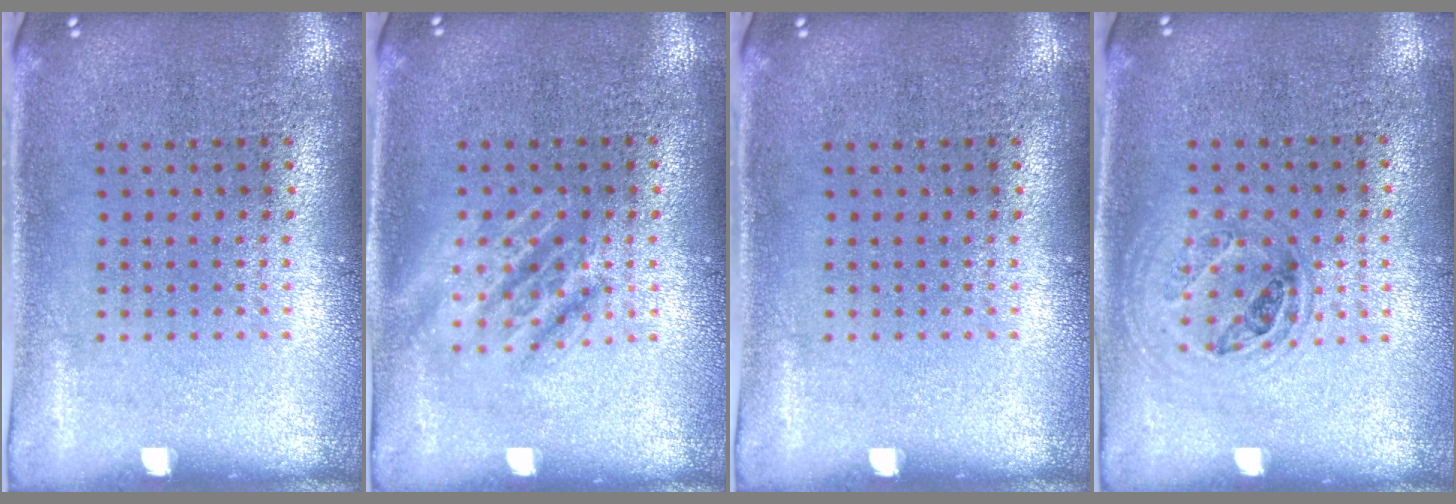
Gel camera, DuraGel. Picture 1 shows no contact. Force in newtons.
{"total": 1.2, "press": 1.2, "slide": 0.2}
{"total": 0.0}
{"total": 1.0, "press": 1.0, "slide": 0.4}